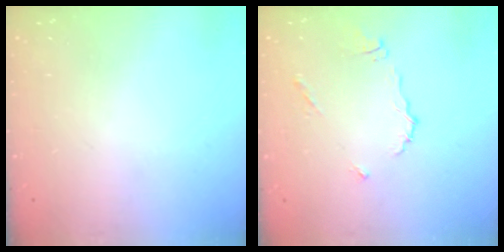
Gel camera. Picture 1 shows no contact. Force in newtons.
{"total": 6.0, "press": 6.0, "slide": 0.4}